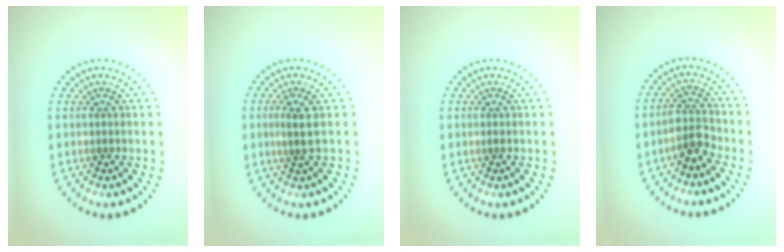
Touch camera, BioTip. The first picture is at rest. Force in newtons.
{"total": 1.9, "press": 1.6, "slide": 1.0}
{"total": 0.5, "press": 0.5, "slide": 0.2}
{"total": 2.6, "press": 2.4, "slide": 1.2}